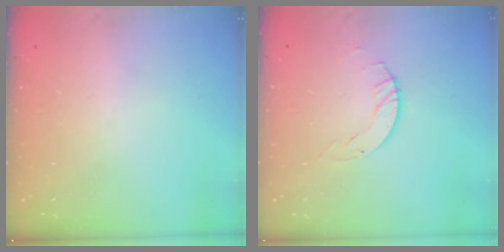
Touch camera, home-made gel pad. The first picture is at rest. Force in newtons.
{"total": 2.9, "press": 2.9, "slide": 0.4}